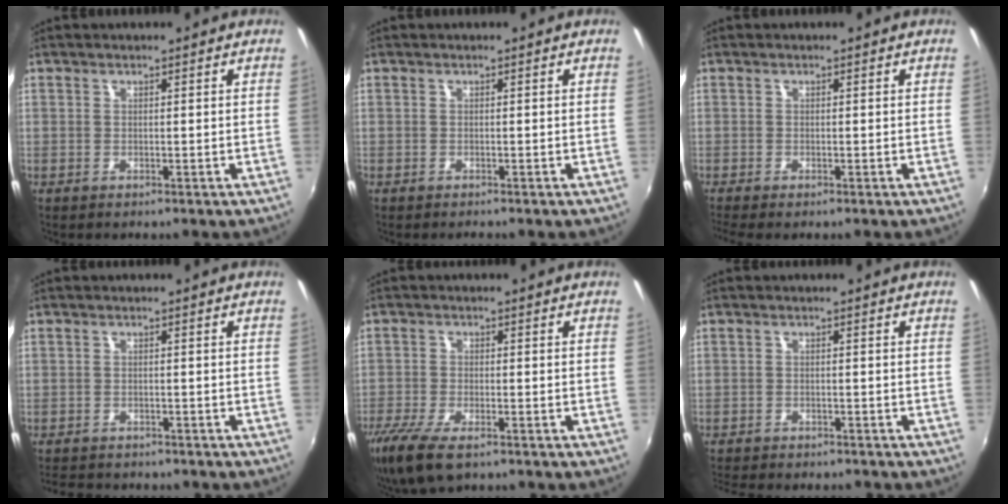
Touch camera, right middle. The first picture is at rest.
{"total": 0.6, "force": [-0.6, 0.1, 0.1], "torque": [-0.003, -0.004, -0.011]}
{"total": 2.0, "force": [-1.5, 0.1, 1.3], "torque": [-0.027, -0.011, -0.027]}
{"total": 7.2, "force": [-6.5, 2.2, 2.3], "torque": [-0.061, -0.014, -0.098]}
{"total": 11.3, "force": [-7.8, 4.0, 7.2], "torque": [-0.172, -0.043, -0.146]}
{"total": 8.2, "force": [-7.5, 1.8, 2.9], "torque": [-0.075, -0.019, -0.115]}